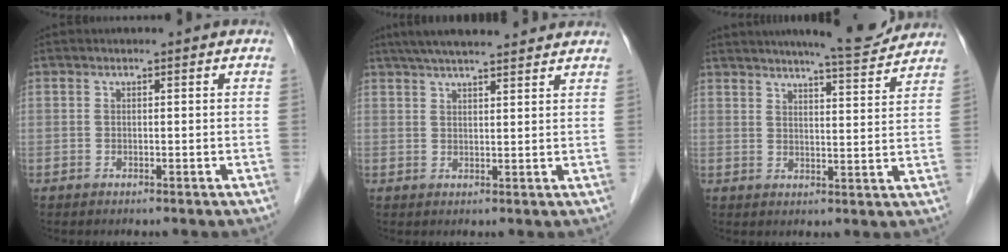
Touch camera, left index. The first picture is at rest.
{"total": 12.6, "force": [10.9, 1.4, 6.1], "torque": [-0.099, 0.039, 0.156]}
{"total": 10.6, "force": [9.8, 0.5, 4.2], "torque": [-0.061, 0.000, 0.126]}